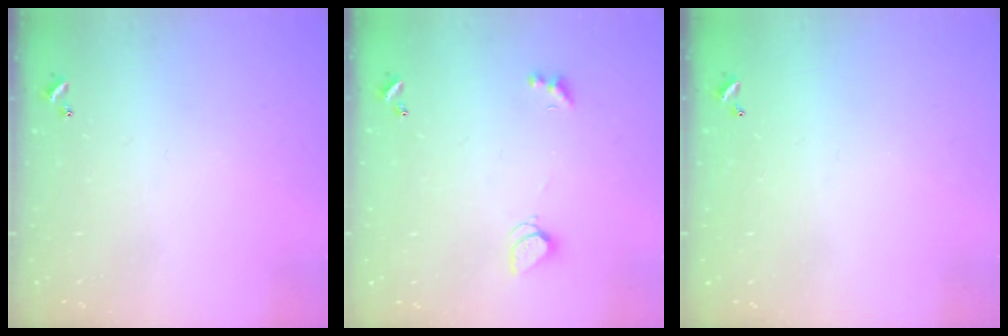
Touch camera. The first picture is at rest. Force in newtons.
{"total": 2.2, "press": 2.1, "slide": 0.4}
{"total": 2.8, "press": 2.8, "slide": 0.1}